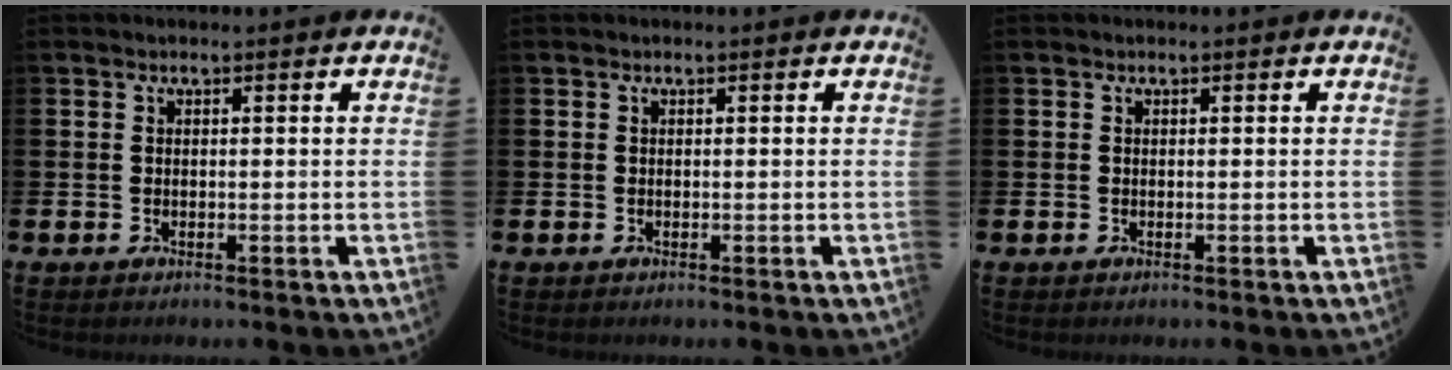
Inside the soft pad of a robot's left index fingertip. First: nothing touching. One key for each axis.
{"total": 0.0}
{"total": 0.0}